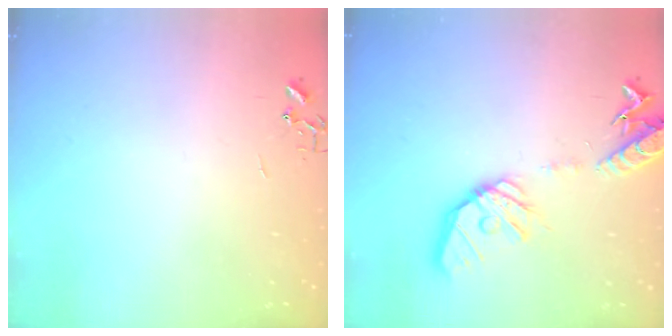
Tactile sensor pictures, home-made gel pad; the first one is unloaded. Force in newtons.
{"total": 17.8, "press": 17.5, "slide": 3.0}